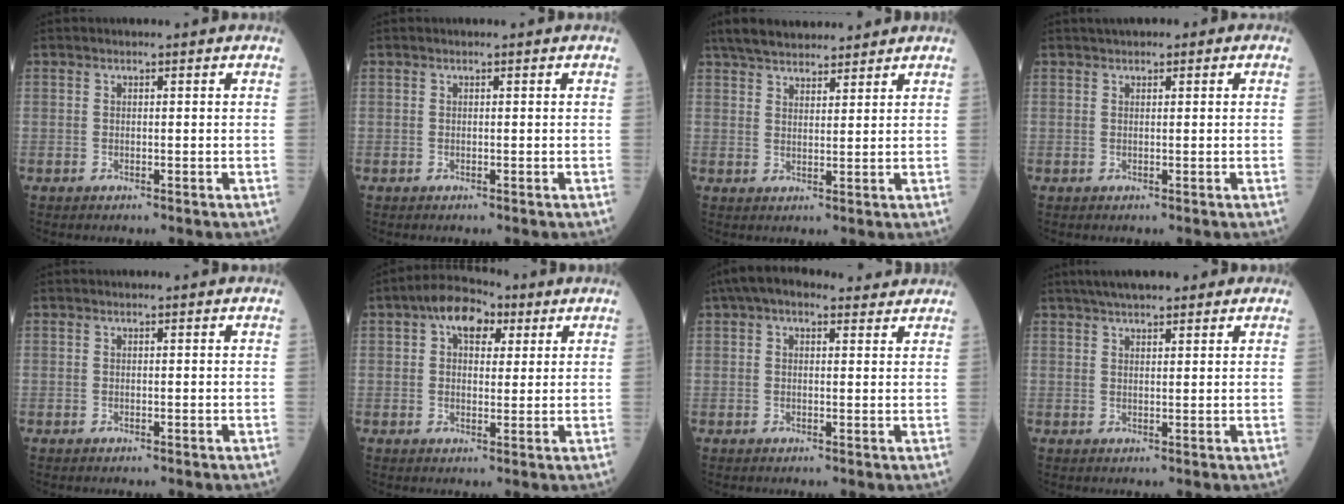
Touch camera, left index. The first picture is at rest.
{"total": 0.0}
{"total": 10.7, "force": [9.3, 2.9, 4.4], "torque": [-0.068, 0.033, 0.151]}
{"total": 2.8, "force": [1.5, 1.4, 1.9], "torque": [-0.035, 0.018, 0.023]}
{"total": 0.0}
{"total": 7.0, "force": [3.2, 4.0, 4.8], "torque": [-0.081, 0.032, 0.047]}
{"total": 8.6, "force": [6.6, 3.3, 4.5], "torque": [-0.076, 0.048, 0.100]}
{"total": 8.0, "force": [6.2, 2.0, 4.6], "torque": [-0.066, 0.034, 0.096]}